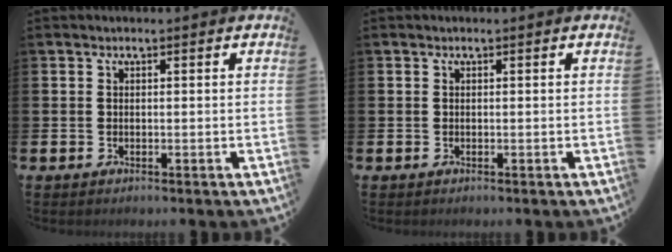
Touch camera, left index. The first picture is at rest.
{"total": 0.0}